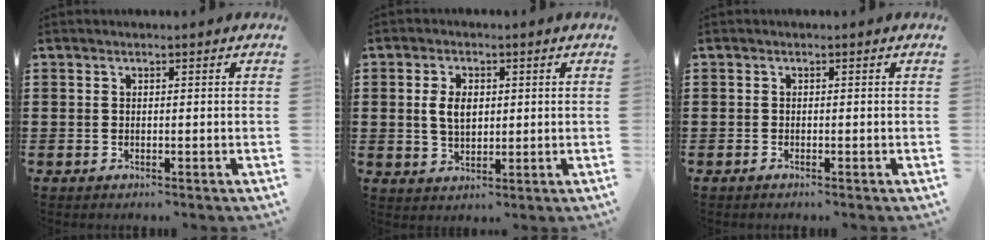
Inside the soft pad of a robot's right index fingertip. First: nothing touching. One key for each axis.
{"total": 4.3, "fx": 0.5, "fy": 2.7, "fz": 3.3, "tx": -0.070, "ty": 0.005, "tz": 0.004}
{"total": 0.5, "fx": -0.5, "fy": -0.2, "fz": 0.0, "tx": 0.001, "ty": -0.003, "tz": -0.010}